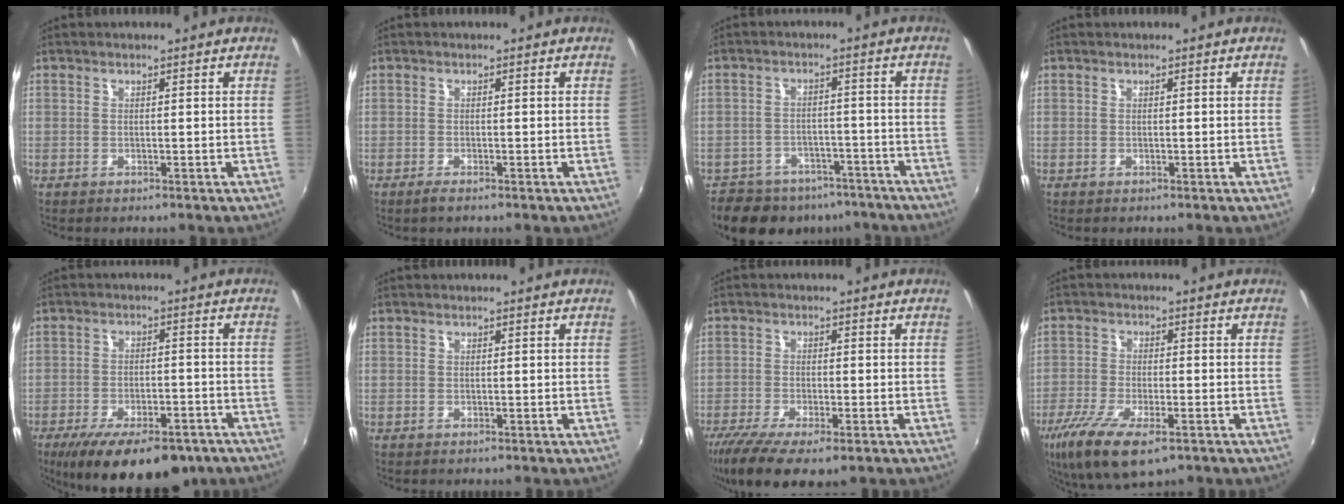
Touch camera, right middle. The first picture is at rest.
{"total": 1.3, "force": [-1.0, 0.1, 0.9], "torque": [-0.019, -0.004, -0.020]}
{"total": 16.7, "force": [-12.7, 8.8, 6.3], "torque": [-0.150, 0.003, -0.170]}
{"total": 0.0}
{"total": 18.2, "force": [-12.5, 7.2, 11.0], "torque": [-0.205, -0.034, -0.175]}
{"total": 0.0}
{"total": 11.0, "force": [-7.2, 3.3, 7.6], "torque": [-0.170, -0.046, -0.127]}
{"total": 12.8, "force": [-7.6, 4.4, 9.2], "torque": [-0.205, -0.049, -0.137]}